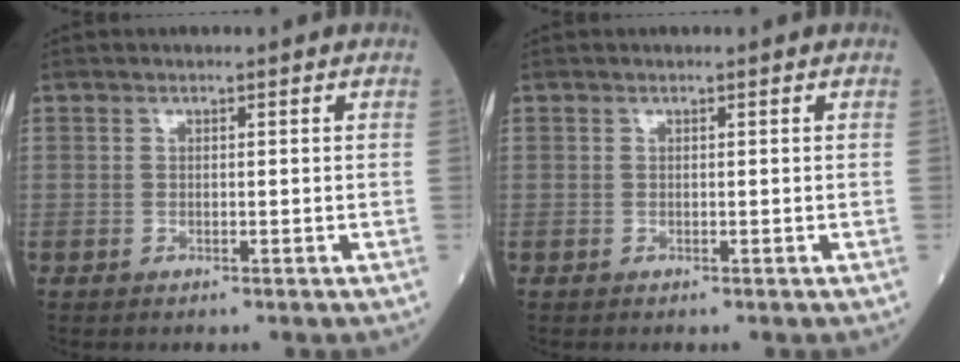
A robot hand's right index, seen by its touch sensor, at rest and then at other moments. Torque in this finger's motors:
{"motor_torque": [0.00, 0.00, 0.00, 0.00]}